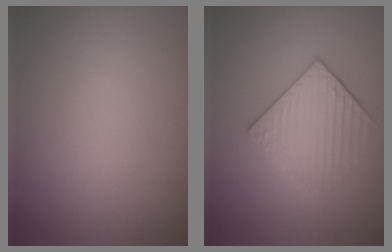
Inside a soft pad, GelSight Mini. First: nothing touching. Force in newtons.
{"total": 3.2, "press": 3.1, "slide": 0.9}